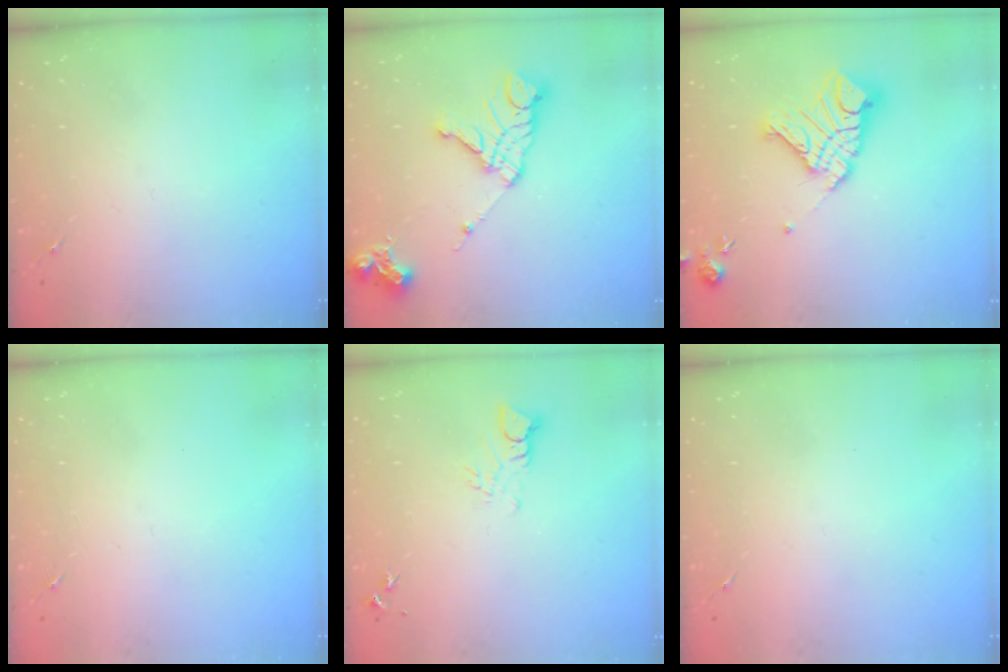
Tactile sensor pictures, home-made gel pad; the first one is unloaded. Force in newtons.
{"total": 14.9, "press": 14.8, "slide": 1.6}
{"total": 15.8, "press": 15.7, "slide": 1.9}
{"total": 0.0}
{"total": 3.4, "press": 3.4, "slide": 0.2}
{"total": 0.0}